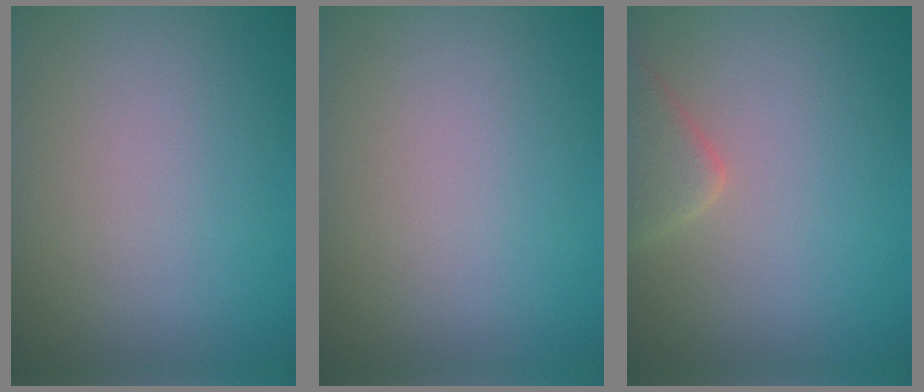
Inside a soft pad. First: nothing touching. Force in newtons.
{"total": 0.0}
{"total": 2.8, "press": 2.8, "slide": 0.2}